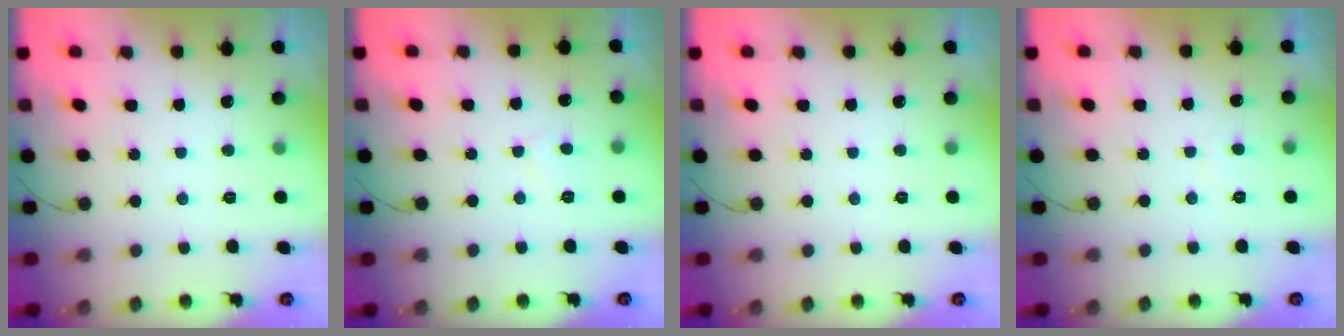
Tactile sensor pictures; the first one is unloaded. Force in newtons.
{"total": 3.0, "press": 3.0, "slide": 0.2}
{"total": 0.0}
{"total": 0.0}